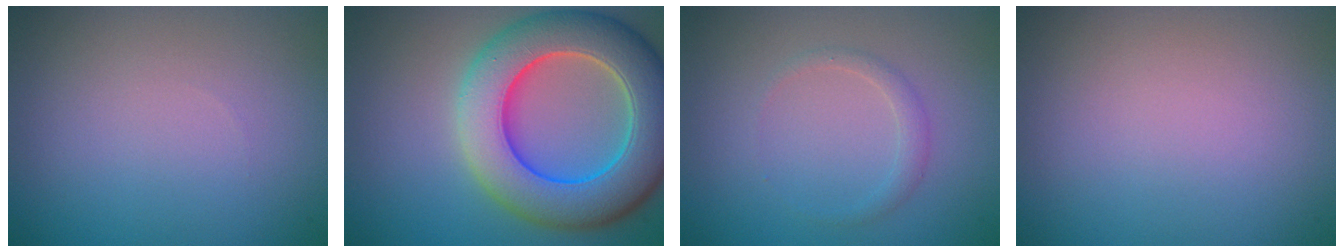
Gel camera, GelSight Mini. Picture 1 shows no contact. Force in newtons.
{"total": 10.4, "press": 10.3, "slide": 0.7}
{"total": 1.1, "press": 1.1, "slide": 0.1}
{"total": 0.0}